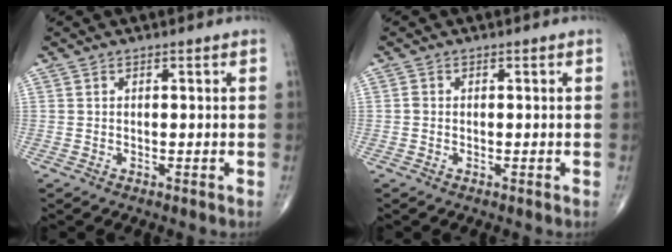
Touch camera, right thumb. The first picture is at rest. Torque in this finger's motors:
{"motor_torque": [-0.08, -0.10, 0.16, 0.04, -0.02]}